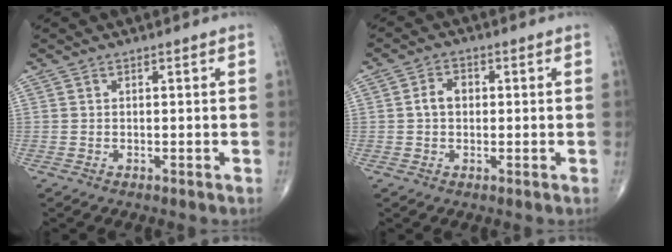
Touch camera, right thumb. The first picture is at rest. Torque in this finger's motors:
{"motor_torque": [-0.25, 0.24, 0.11, -0.02, 0.03]}